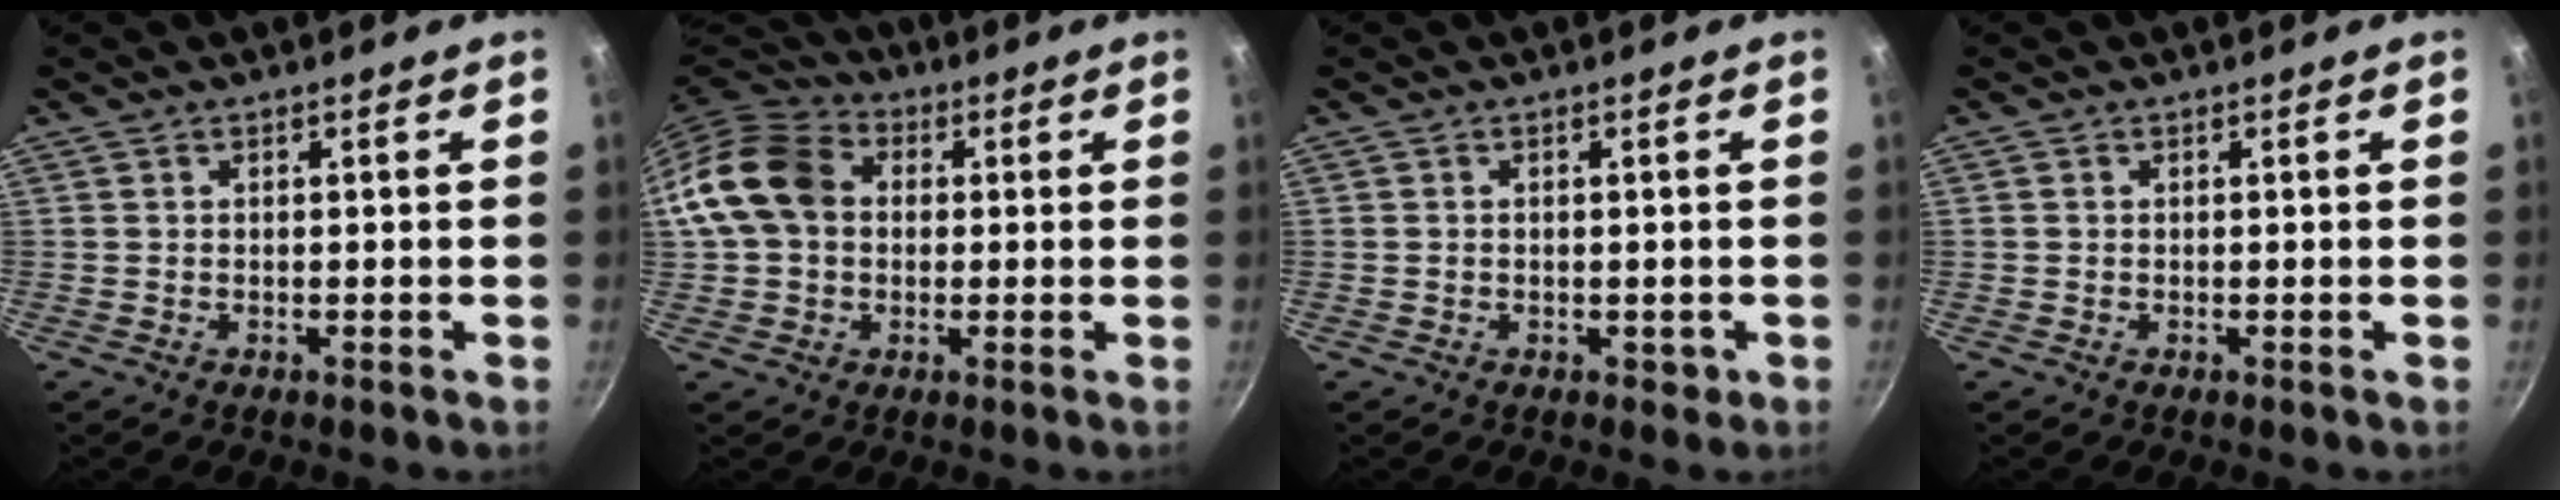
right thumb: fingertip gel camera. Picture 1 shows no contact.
{"total": 12.7, "force": [1.2, 10.1, 7.6], "torque": [-0.120, 0.025, 0.005]}
{"total": 1.4, "force": [-0.3, 1.1, 0.7], "torque": [-0.006, 0.001, -0.003]}
{"total": 0.0}